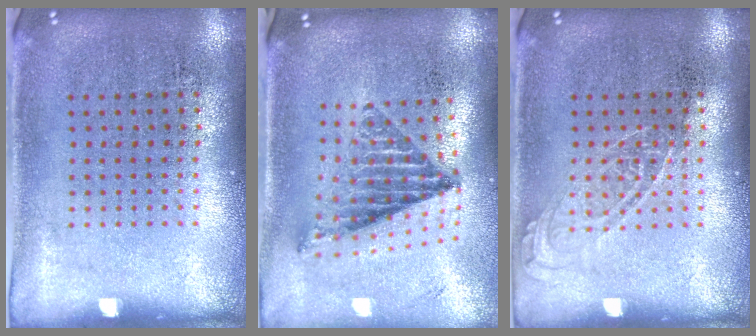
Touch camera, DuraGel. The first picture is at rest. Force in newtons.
{"total": 1.3, "press": 1.2, "slide": 0.6}
{"total": 1.6, "press": 1.5, "slide": 0.3}